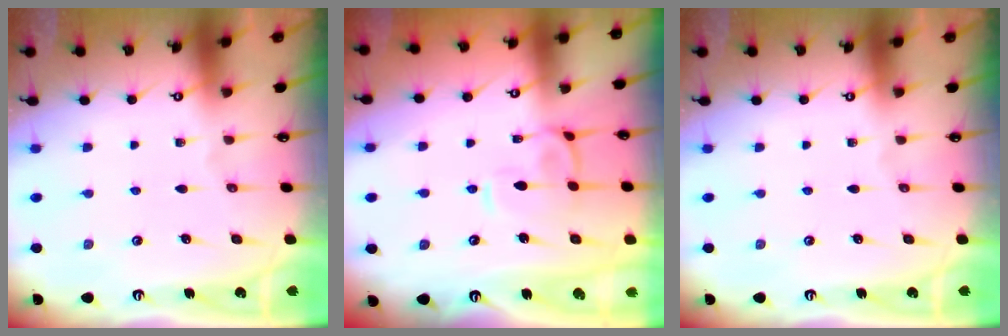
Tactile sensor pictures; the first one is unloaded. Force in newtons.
{"total": 1.7, "press": 1.5, "slide": 0.6}
{"total": 0.0}